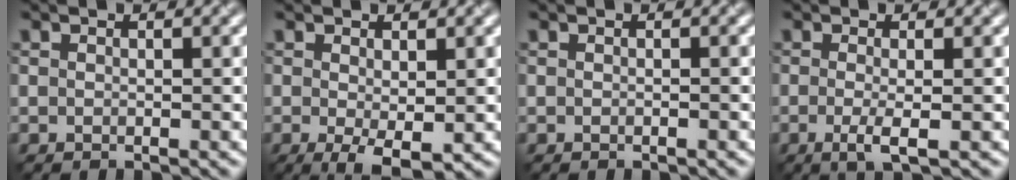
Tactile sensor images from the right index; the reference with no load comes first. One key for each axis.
{"total": 2.8, "fx": -0.7, "fy": 0.6, "fz": 2.6, "tx": -0.049, "ty": -0.005, "tz": -0.001}
{"total": 0.8, "fx": -0.1, "fy": 0.5, "fz": 0.7, "tx": 0.004, "ty": 0.003, "tz": -0.009}
{"total": 2.0, "fx": -0.9, "fy": 0.1, "fz": 1.8, "tx": -0.038, "ty": -0.003, "tz": -0.007}